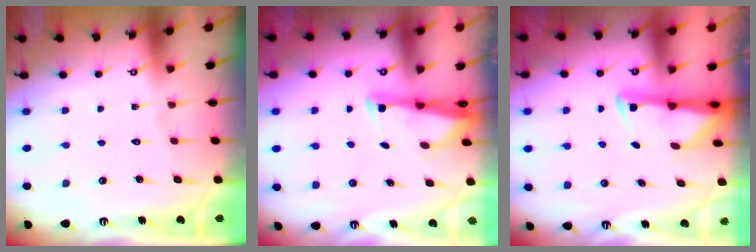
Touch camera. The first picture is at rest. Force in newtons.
{"total": 2.7, "press": 2.6, "slide": 0.7}
{"total": 2.8, "press": 2.8, "slide": 0.6}